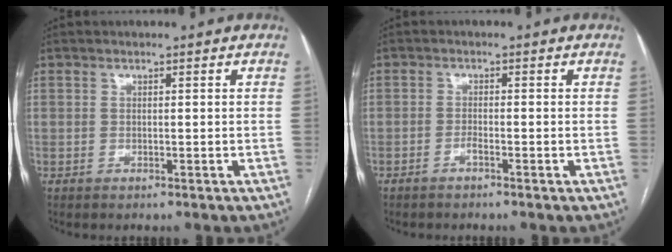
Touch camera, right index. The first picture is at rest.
{"total": 1.1, "force": [-0.8, 0.0, 0.7], "torque": [-0.012, 0.002, -0.017]}